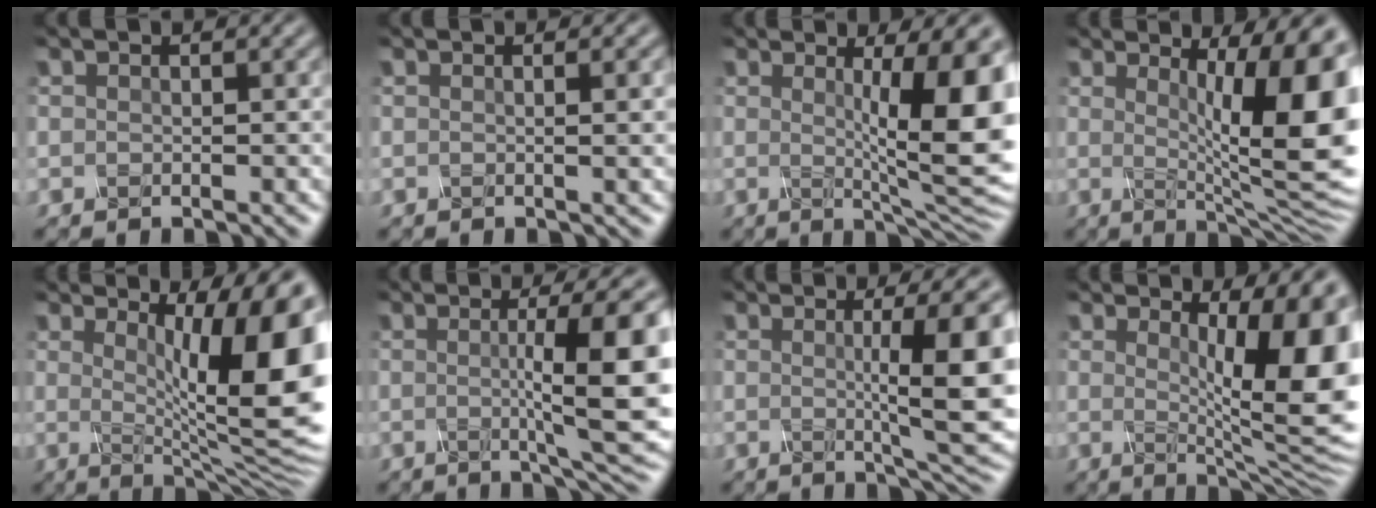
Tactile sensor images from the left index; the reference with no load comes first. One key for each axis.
{"total": 2.4, "fx": 0.2, "fy": 0.8, "fz": 2.2, "tx": -0.019, "ty": 0.003, "tz": -0.004}
{"total": 10.5, "fx": 1.2, "fy": 2.3, "fz": 10.2, "tx": -0.126, "ty": -0.007, "tz": 0.021}
{"total": 12.4, "fx": 1.7, "fy": 3.0, "fz": 11.9, "tx": -0.140, "ty": -0.012, "tz": 0.027}
{"total": 13.9, "fx": 2.0, "fy": 3.6, "fz": 13.3, "tx": -0.151, "ty": -0.008, "tz": 0.034}
{"total": 10.7, "fx": 0.4, "fy": 2.2, "fz": 10.4, "tx": -0.127, "ty": 0.001, "tz": 0.006}
{"total": 9.6, "fx": 0.6, "fy": 1.9, "fz": 9.4, "tx": -0.117, "ty": 0.000, "tz": 0.010}
{"total": 11.8, "fx": 1.8, "fy": 3.2, "fz": 11.3, "tx": -0.132, "ty": -0.016, "tz": 0.029}